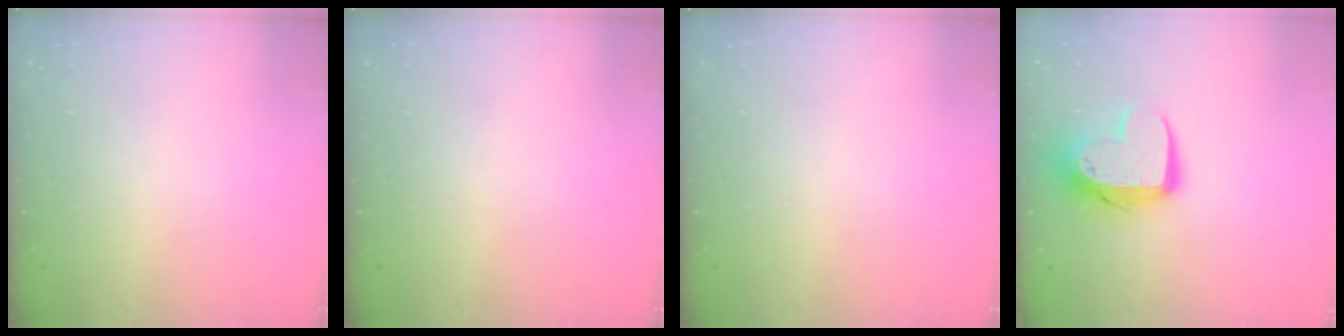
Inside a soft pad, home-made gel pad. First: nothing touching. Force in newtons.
{"total": 0.0}
{"total": 0.0}
{"total": 11.0, "press": 10.9, "slide": 0.9}